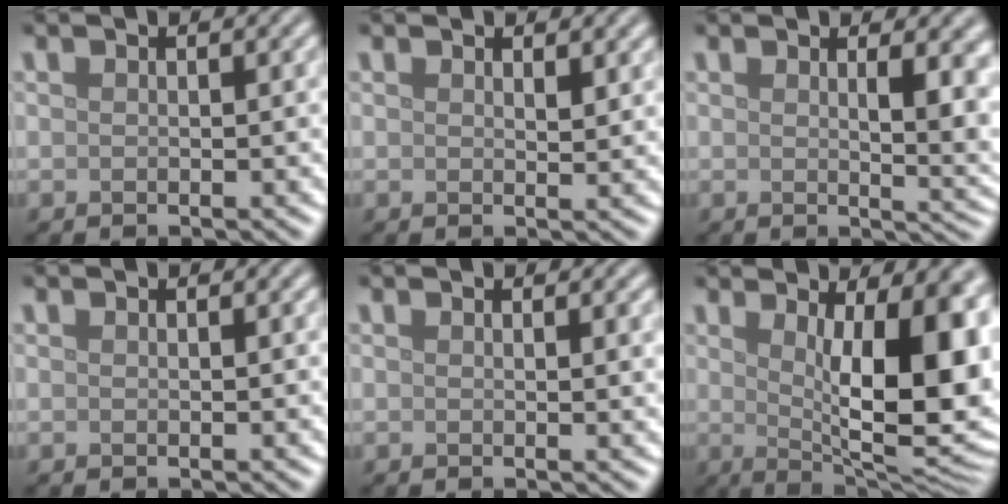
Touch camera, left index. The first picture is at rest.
{"total": 0.9, "force": [0.7, 0.3, 0.5], "torque": [-0.007, -0.003, 0.012]}
{"total": 5.4, "force": [1.3, 2.1, 4.8], "torque": [-0.044, -0.005, 0.024]}
{"total": 0.0}
{"total": 1.1, "force": [0.5, 0.3, 0.9], "torque": [-0.007, 0.002, 0.005]}
{"total": 14.1, "force": [1.3, 5.0, 13.2], "torque": [-0.142, 0.003, 0.020]}